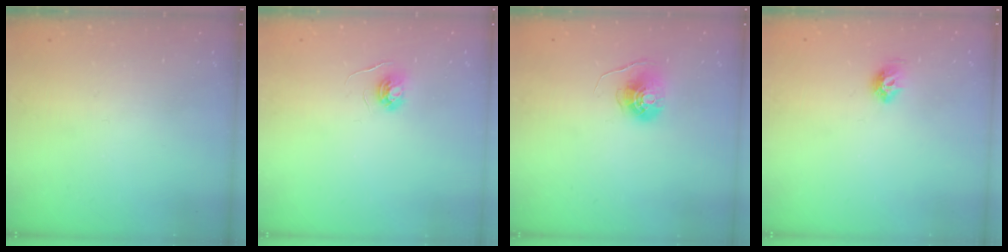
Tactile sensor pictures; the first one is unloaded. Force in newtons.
{"total": 4.0, "press": 4.0, "slide": 0.5}
{"total": 6.7, "press": 6.7, "slide": 0.3}
{"total": 6.6, "press": 6.6, "slide": 0.9}